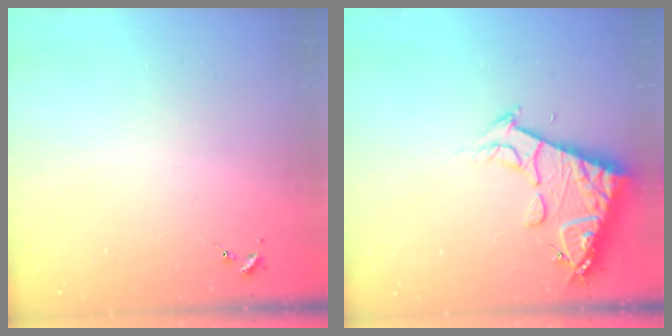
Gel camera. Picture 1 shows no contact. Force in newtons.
{"total": 13.2, "press": 13.1, "slide": 1.6}